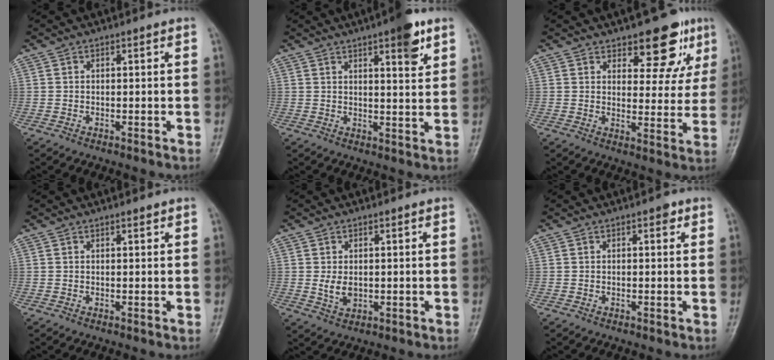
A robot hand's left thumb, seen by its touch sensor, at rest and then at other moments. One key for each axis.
{"total": 7.0, "fx": 4.0, "fy": 1.7, "fz": 5.5, "tx": -0.061, "ty": -0.018, "tz": 0.052}
{"total": 10.2, "fx": 6.3, "fy": 4.9, "fz": 6.2, "tx": -0.031, "ty": -0.033, "tz": 0.084}
{"total": 0.5, "fx": 0.4, "fy": 0.2, "fz": 0.3, "tx": -0.001, "ty": 0.000, "tz": 0.005}
{"total": 3.6, "fx": 0.0, "fy": 2.5, "fz": 2.5, "tx": -0.037, "ty": -0.001, "tz": 0.005}
{"total": 1.3, "fx": 0.5, "fy": 0.7, "fz": 1.0, "tx": -0.005, "ty": 0.003, "tz": 0.002}